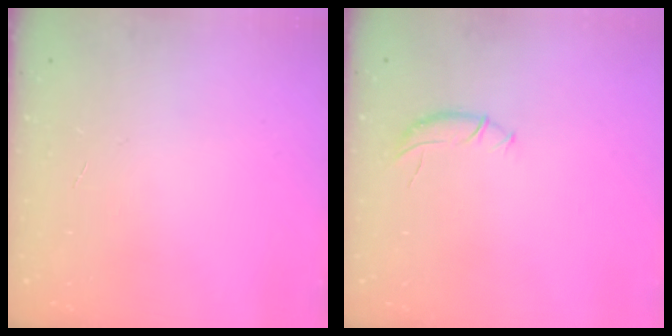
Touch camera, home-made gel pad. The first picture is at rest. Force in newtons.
{"total": 6.8, "press": 6.7, "slide": 1.2}